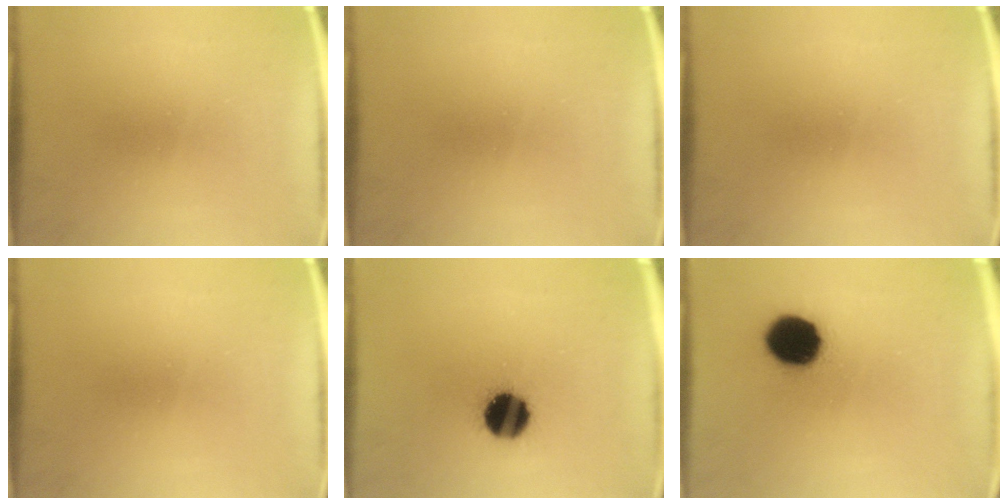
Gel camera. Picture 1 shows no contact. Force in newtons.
{"total": 0.0}
{"total": 0.0}
{"total": 0.0}
{"total": 11.5}
{"total": 13.1}